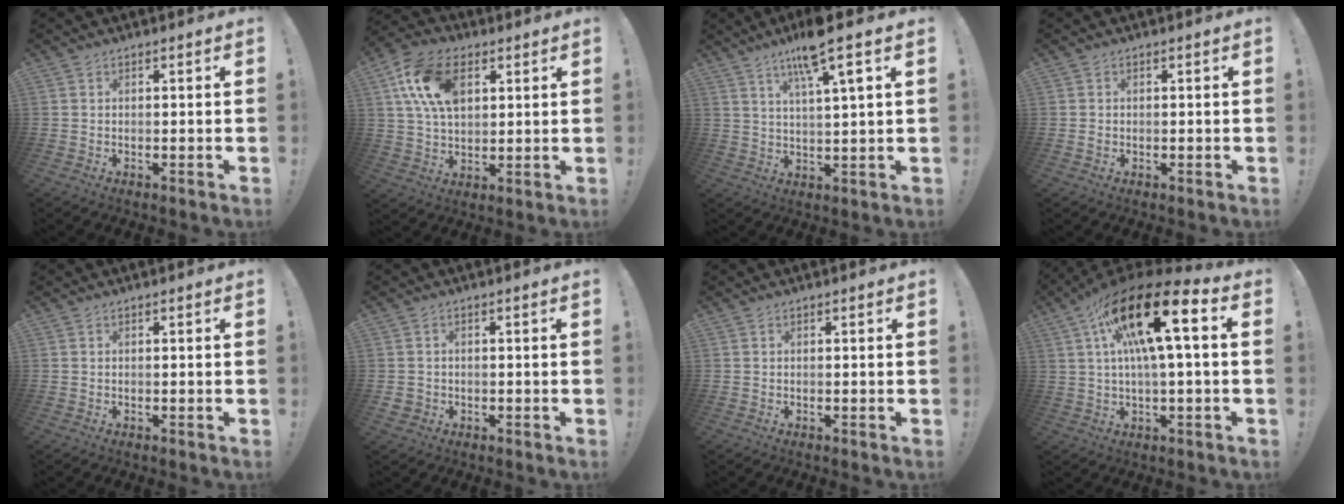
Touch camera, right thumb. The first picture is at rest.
{"total": 16.1, "force": [5.8, 10.3, 10.9], "torque": [-0.191, -0.005, 0.110]}
{"total": 10.9, "force": [6.6, 0.9, 8.6], "torque": [-0.136, -0.030, 0.099]}
{"total": 0.7, "force": [-0.2, 0.6, 0.2], "torque": [-0.011, 0.006, -0.003]}
{"total": 0.0}
{"total": 1.9, "force": [-0.2, 1.8, 0.6], "torque": [-0.011, 0.000, -0.001]}
{"total": 0.0}
{"total": 21.0, "force": [5.4, 6.1, 19.3], "torque": [-0.320, -0.015, 0.082]}